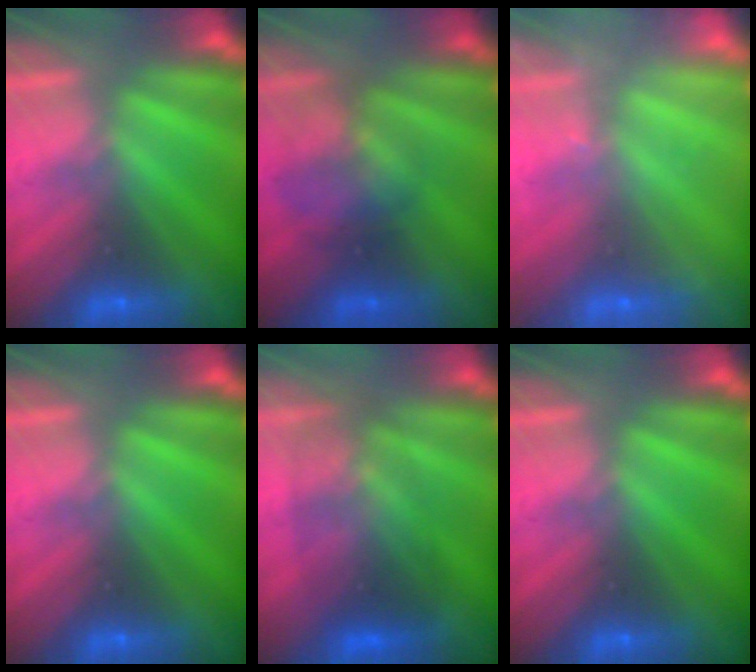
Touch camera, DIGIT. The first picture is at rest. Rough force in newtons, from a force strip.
{"total": 2.3}
{"total": 2.2}
{"total": 0.0}
{"total": 2.9}
{"total": 0.0}